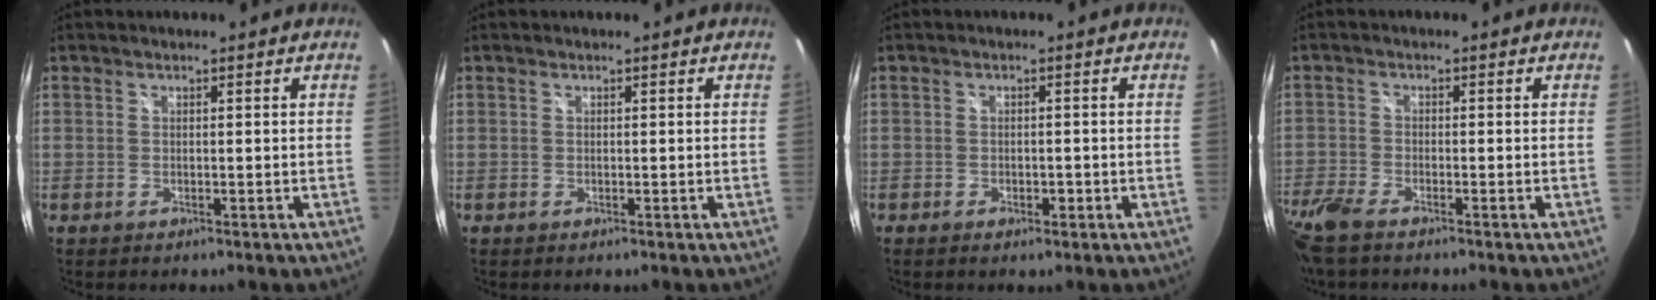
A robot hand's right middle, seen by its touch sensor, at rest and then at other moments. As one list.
[{"total": 0.0}, {"total": 1.9, "force": [-1.0, 1.2, 1.1], "torque": [-0.018, -0.003, -0.013]}, {"total": 8.9, "force": [-6.7, 2.7, 5.1], "torque": [-0.138, -0.034, -0.131]}]